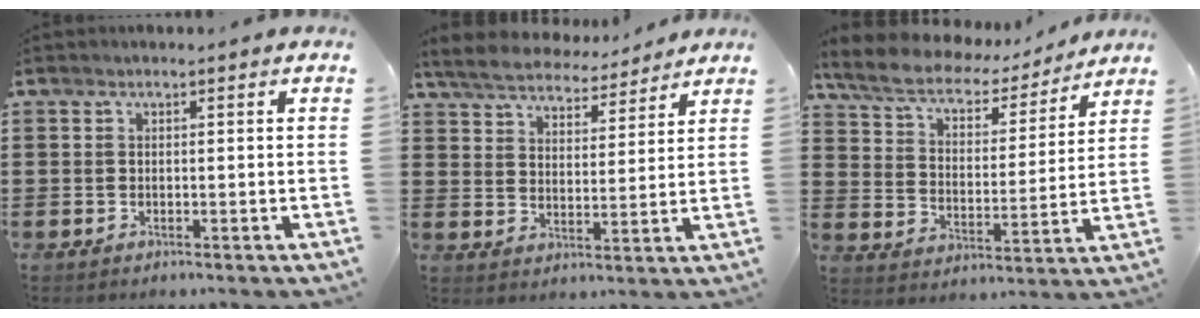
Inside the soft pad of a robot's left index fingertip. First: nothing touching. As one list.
[{"total": 5.7, "force": [5.5, 1.0, 1.1], "torque": [-0.050, -0.031, 0.096]}, {"total": 7.2, "force": [6.0, 2.2, 3.2], "torque": [-0.089, -0.031, 0.102]}]